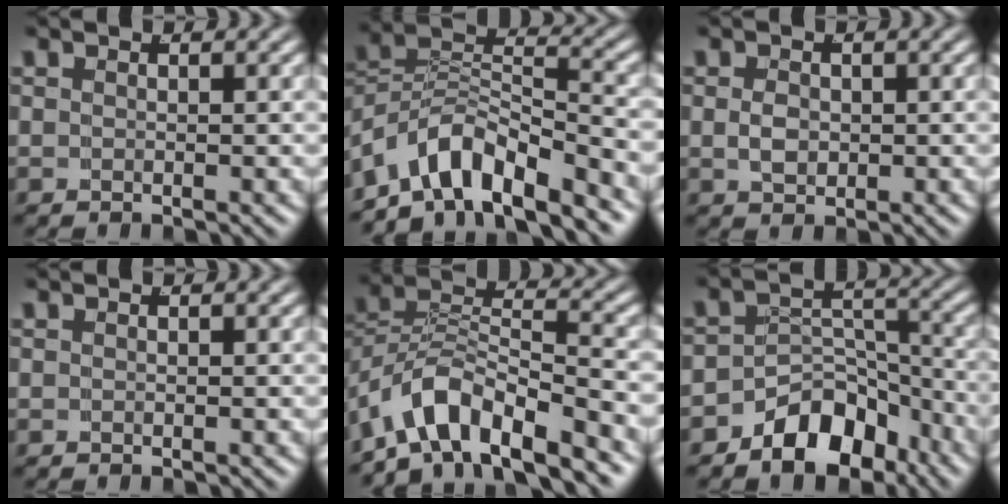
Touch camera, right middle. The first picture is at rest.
{"total": 9.4, "force": [-4.9, 5.9, 5.4], "torque": [-0.094, -0.020, -0.077]}
{"total": 1.3, "force": [0.0, 0.8, 1.0], "torque": [-0.018, -0.006, 0.007]}
{"total": 0.0}
{"total": 8.1, "force": [-4.7, 4.6, 4.8], "torque": [-0.097, -0.019, -0.073]}
{"total": 7.0, "force": [-4.4, 4.6, 2.9], "torque": [-0.031, -0.007, -0.076]}